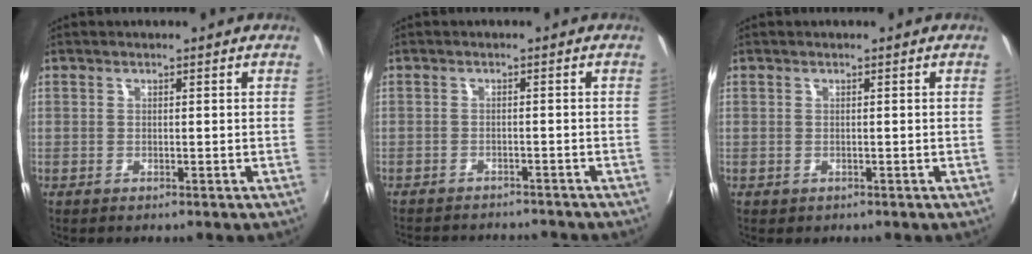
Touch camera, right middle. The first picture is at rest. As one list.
[{"total": 9.1, "force": [-8.4, 2.3, 2.9], "torque": [-0.072, -0.016, -0.118]}, {"total": 0.5, "force": [-0.2, 0.5, 0.1], "torque": [-0.001, -0.003, -0.003]}]